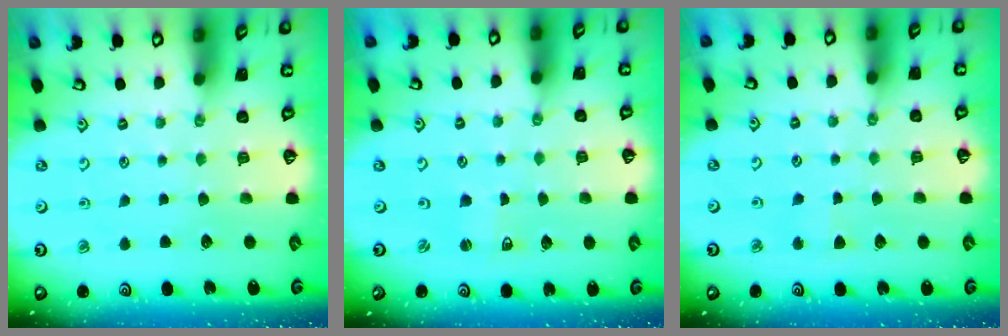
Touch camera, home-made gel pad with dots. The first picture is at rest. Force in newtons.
{"total": 1.2, "press": 1.2, "slide": 0.0}
{"total": 2.7, "press": 2.6, "slide": 0.4}